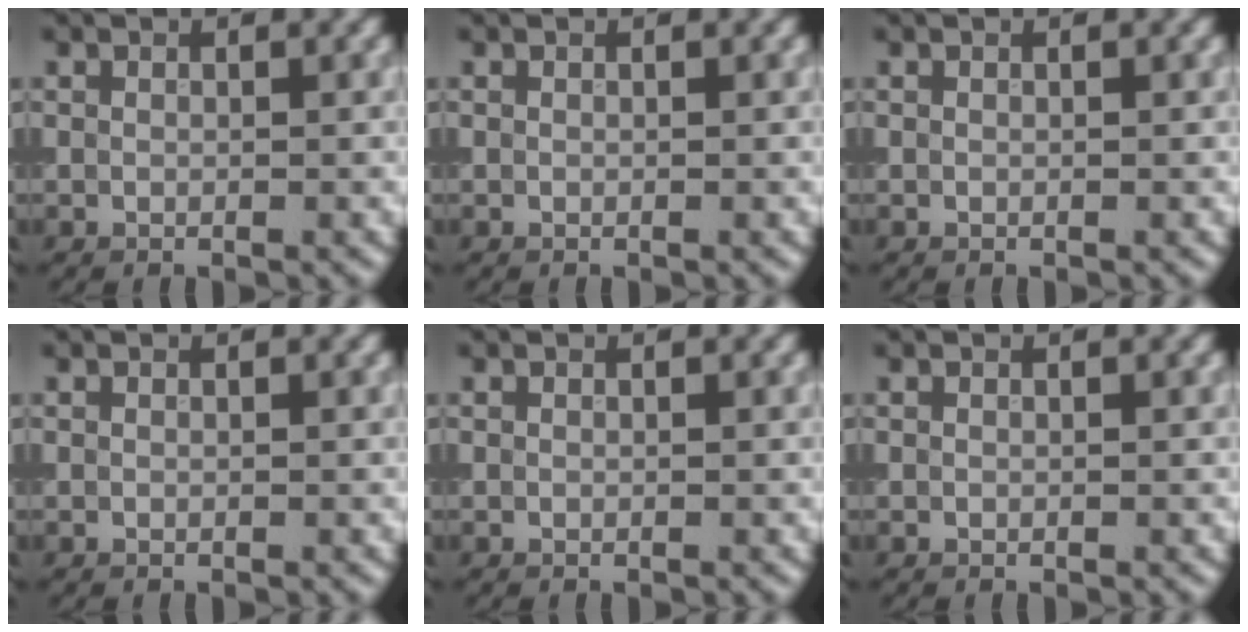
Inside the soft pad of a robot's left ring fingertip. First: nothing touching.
{"total": 0.0}
{"total": 0.0}
{"total": 0.0}
{"total": 0.0}
{"total": 0.0}